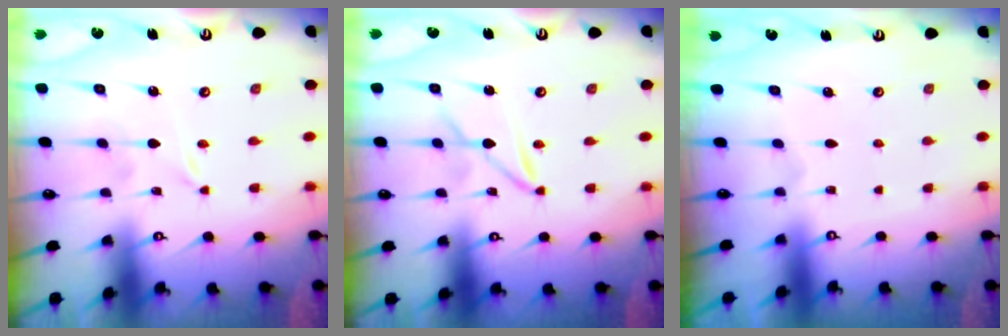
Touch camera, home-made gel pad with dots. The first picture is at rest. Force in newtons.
{"total": 1.9, "press": 1.9, "slide": 0.2}
{"total": 0.0}